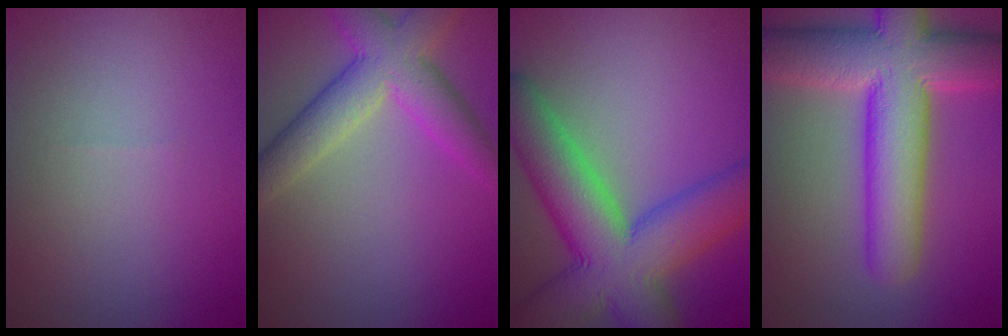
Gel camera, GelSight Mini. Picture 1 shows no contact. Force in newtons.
{"total": 4.9, "press": 4.9, "slide": 0.3}
{"total": 11.7, "press": 11.7, "slide": 0.6}
{"total": 11.2, "press": 11.2, "slide": 0.5}